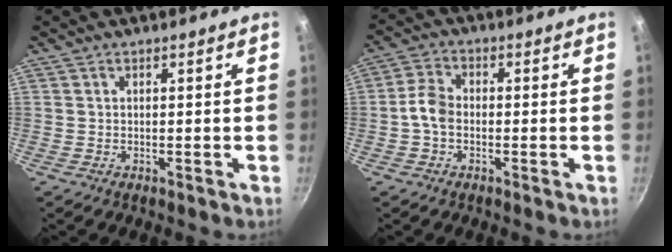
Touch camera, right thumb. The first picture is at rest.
{"total": 4.9, "force": [-1.1, 3.4, 3.4], "torque": [-0.065, 0.022, -0.031]}